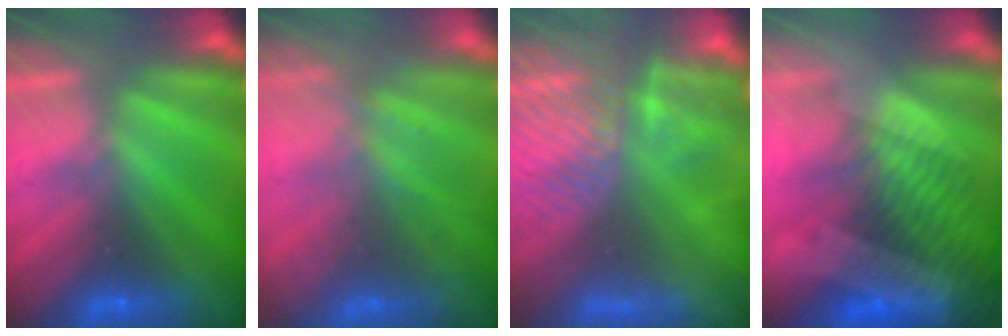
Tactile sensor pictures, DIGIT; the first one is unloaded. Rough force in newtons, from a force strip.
{"total": 11.1}
{"total": 6.6}
{"total": 8.1}